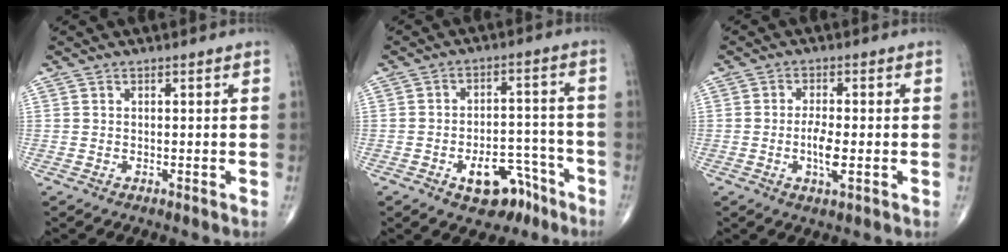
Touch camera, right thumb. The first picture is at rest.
{"total": 10.2, "force": [-5.9, 5.9, 5.9], "torque": [-0.051, 0.052, -0.079]}
{"total": 4.9, "force": [-1.0, 1.5, 4.6], "torque": [-0.085, -0.002, -0.021]}